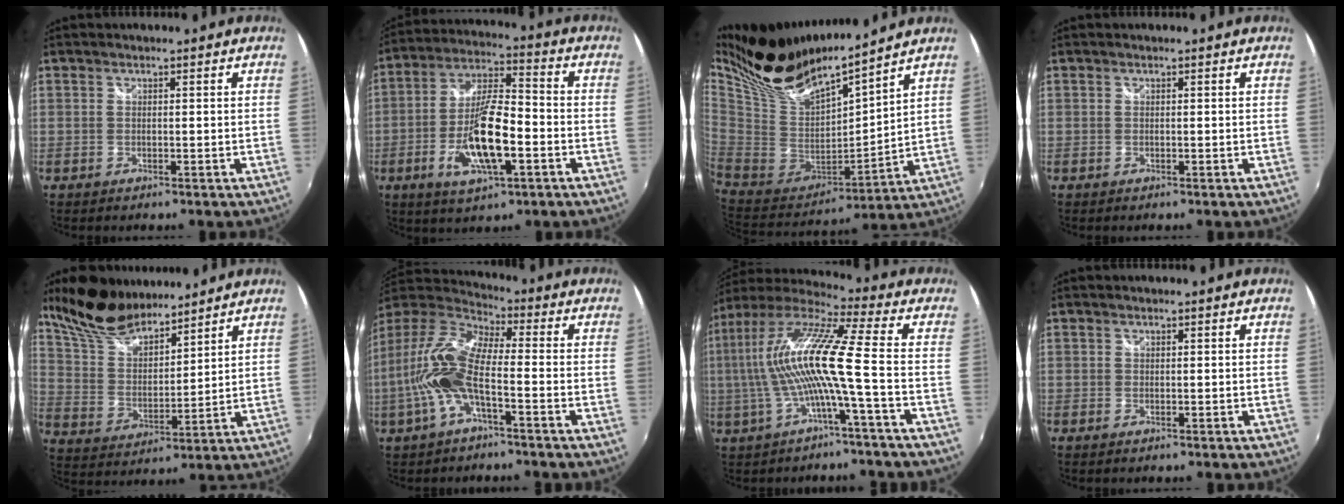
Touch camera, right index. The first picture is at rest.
{"total": 14.1, "force": [-4.5, 4.3, 12.6], "torque": [-0.255, -0.003, -0.083]}
{"total": 22.5, "force": [17.0, 6.6, 13.2], "torque": [-0.247, 0.006, 0.333]}
{"total": 0.0}
{"total": 14.9, "force": [12.3, 4.8, 6.8], "torque": [-0.138, 0.020, 0.240]}
{"total": 13.8, "force": [-3.1, 3.8, 12.9], "torque": [-0.261, 0.000, -0.063]}
{"total": 14.3, "force": [-2.2, -0.7, 14.1], "torque": [-0.251, -0.003, -0.041]}
{"total": 0.0}